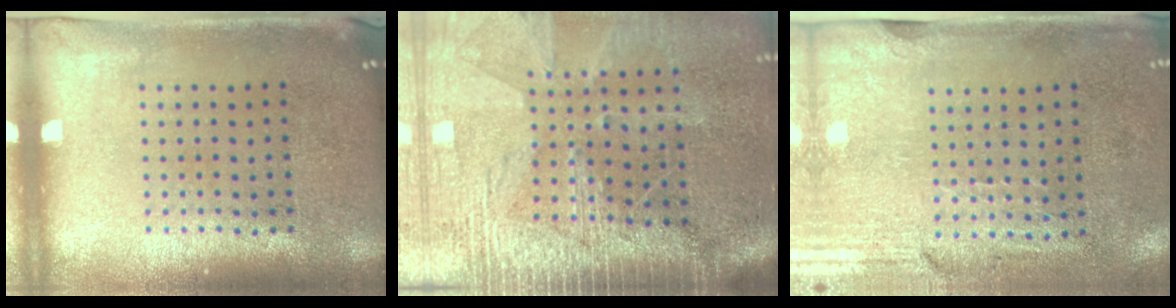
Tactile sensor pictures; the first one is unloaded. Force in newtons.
{"total": 3.8, "press": 3.3, "slide": 1.8}
{"total": 2.9, "press": 2.5, "slide": 1.5}